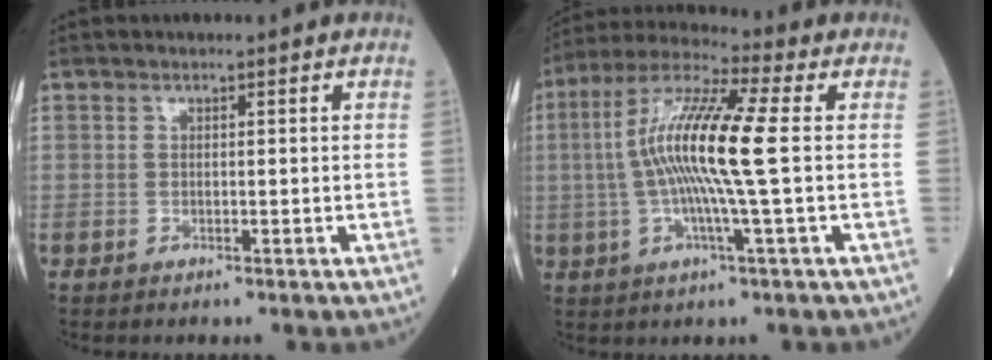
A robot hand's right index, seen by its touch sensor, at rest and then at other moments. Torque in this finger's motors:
{"motor_torque": [2.14, 0.00, 1.05, 0.21]}